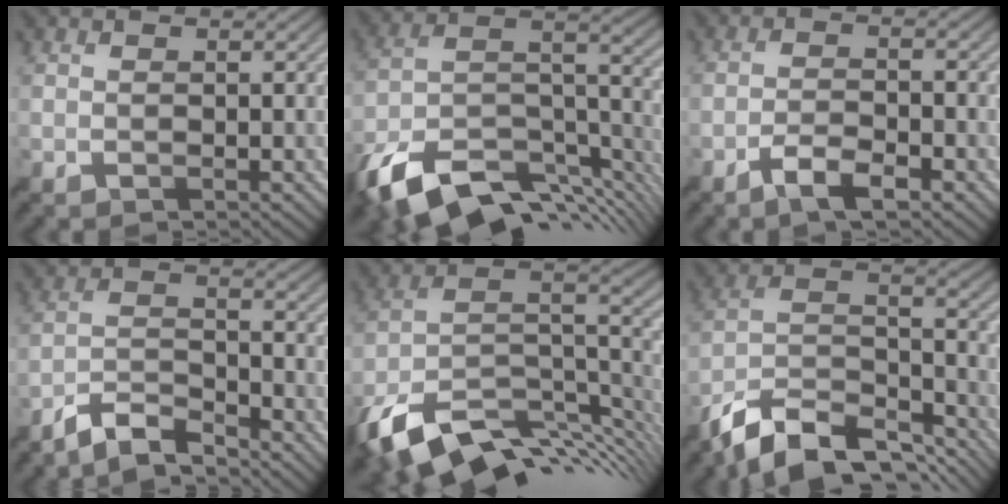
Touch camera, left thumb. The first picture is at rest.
{"total": 14.5, "force": [-9.6, 5.9, 9.1], "torque": [-0.202, -0.011, -0.161]}
{"total": 3.9, "force": [-2.6, 0.8, 2.8], "torque": [-0.059, 0.006, -0.053]}
{"total": 5.9, "force": [-5.2, 1.1, 2.5], "torque": [-0.054, -0.001, -0.107]}
{"total": 14.0, "force": [-6.7, 7.1, 10.1], "torque": [-0.224, -0.019, -0.106]}
{"total": 13.8, "force": [-10.6, 5.1, 7.1], "torque": [-0.157, 0.003, -0.190]}